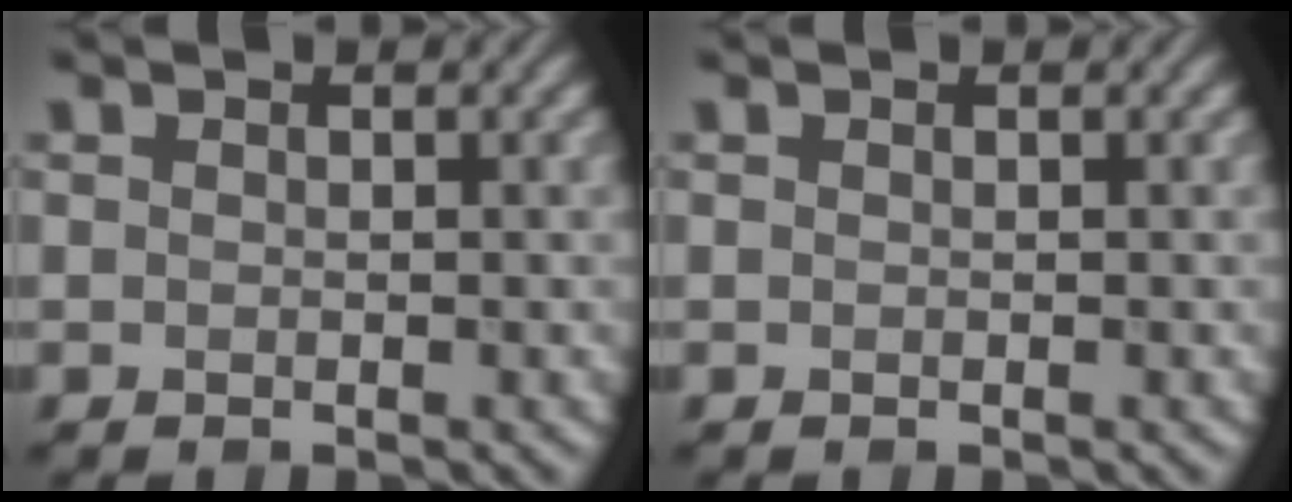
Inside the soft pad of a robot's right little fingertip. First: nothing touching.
{"total": 0.0}